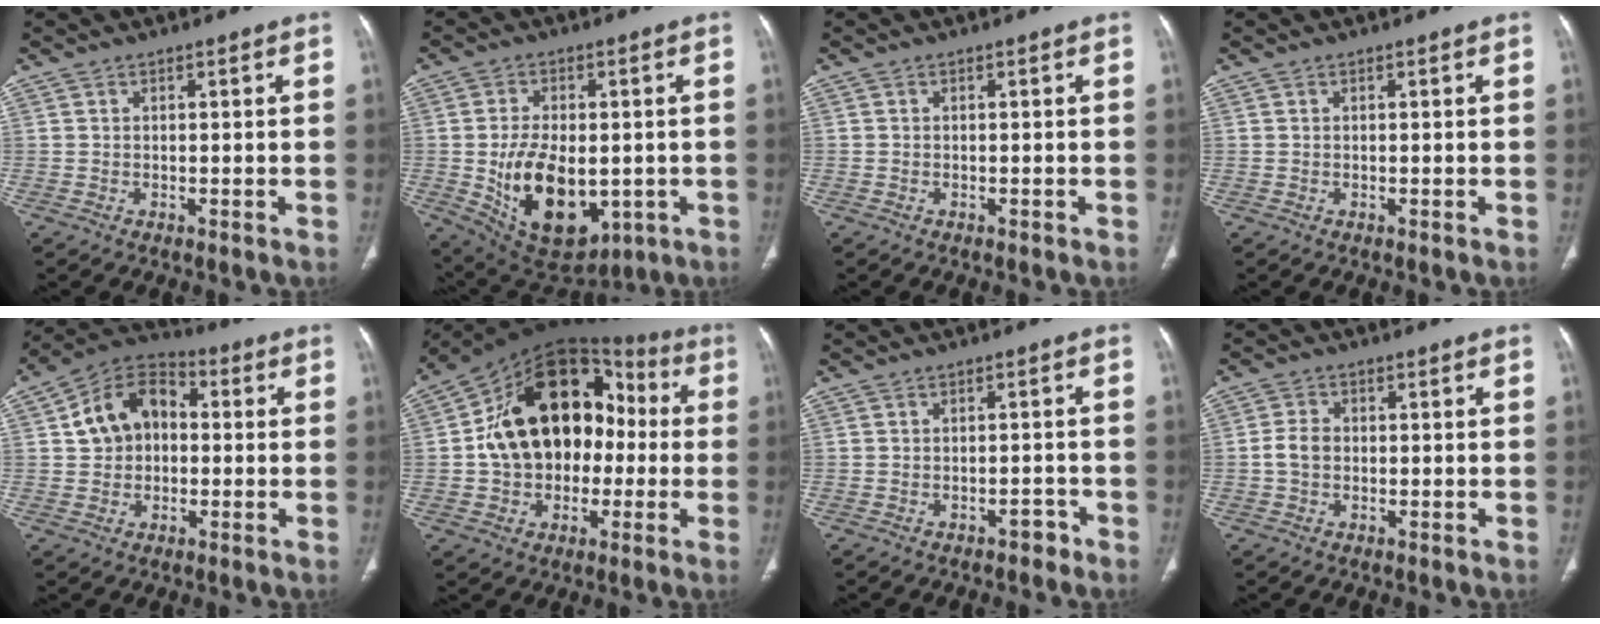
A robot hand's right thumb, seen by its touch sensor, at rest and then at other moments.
{"total": 17.2, "force": [-2.9, 10.3, 13.4], "torque": [-0.207, -0.008, -0.018]}
{"total": 0.0}
{"total": 0.0}
{"total": 11.9, "force": [1.3, 8.9, 7.8], "torque": [-0.109, 0.027, 0.009]}
{"total": 22.1, "force": [-0.5, 16.1, 15.1], "torque": [-0.213, 0.049, -0.010]}
{"total": 1.9, "force": [-1.5, 1.0, 0.7], "torque": [-0.004, 0.013, -0.019]}
{"total": 2.4, "force": [-0.1, 1.7, 1.6], "torque": [-0.033, 0.007, -0.004]}